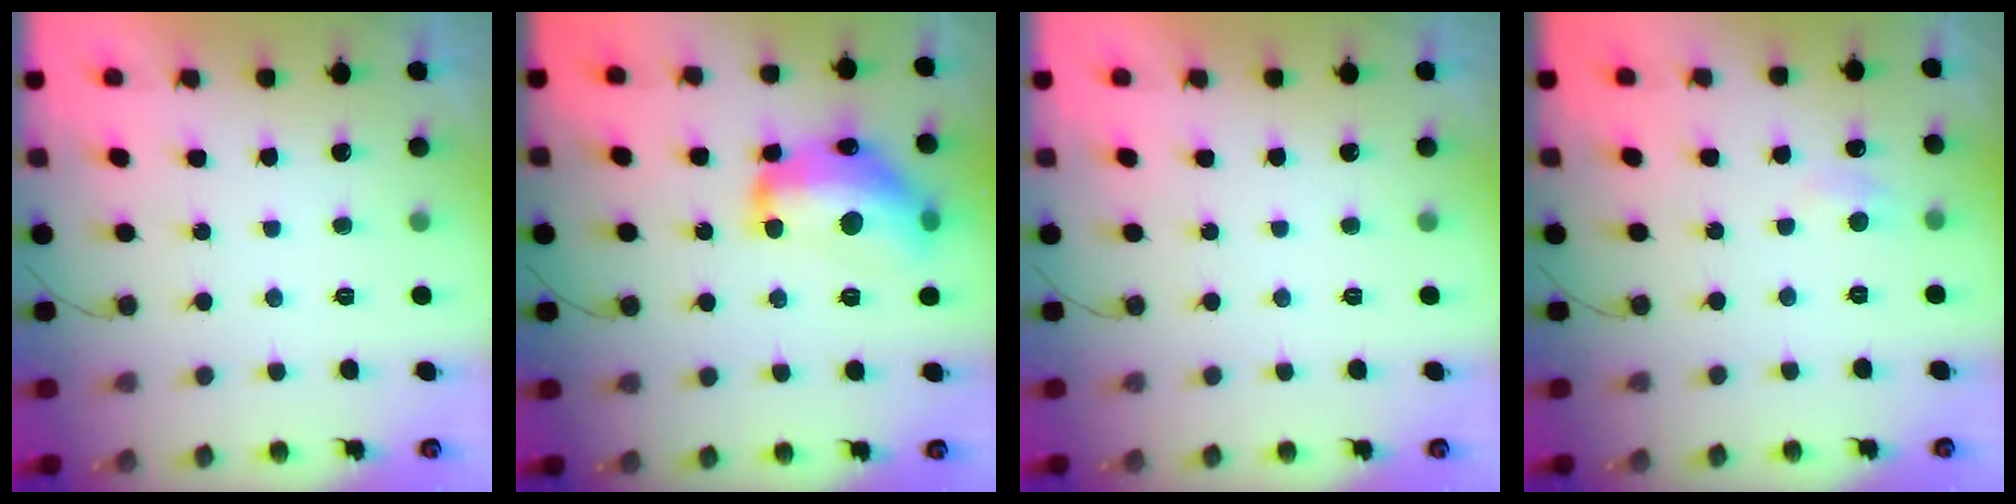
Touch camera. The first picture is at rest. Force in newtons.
{"total": 19.0, "press": 19.0, "slide": 1.2}
{"total": 0.0}
{"total": 5.3, "press": 5.3, "slide": 0.7}